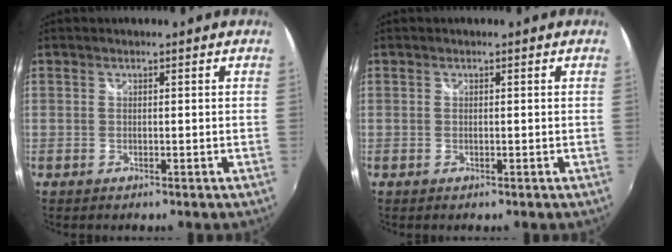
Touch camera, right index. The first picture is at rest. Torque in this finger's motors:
{"motor_torque": [0.00, 0.22, -0.02, -0.01]}